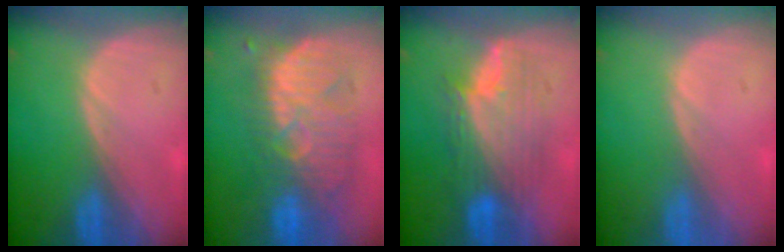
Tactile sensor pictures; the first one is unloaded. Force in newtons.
{"total": 9.9, "press": 9.7, "slide": 2.0}
{"total": 8.2, "press": 8.2, "slide": 0.2}
{"total": 0.0}